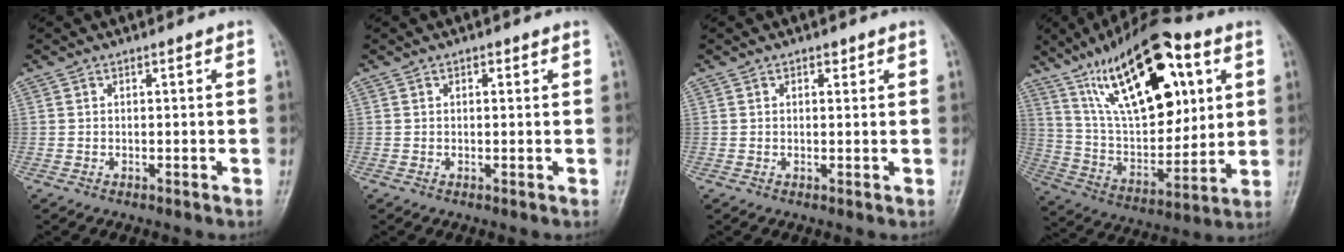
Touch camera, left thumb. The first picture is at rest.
{"total": 0.9, "force": [0.4, 0.5, 0.6], "torque": [-0.006, -0.001, 0.004]}
{"total": 1.2, "force": [0.7, 0.6, 0.7], "torque": [-0.003, -0.003, 0.008]}
{"total": 26.0, "force": [11.6, 11.6, 20.2], "torque": [-0.298, -0.030, 0.202]}